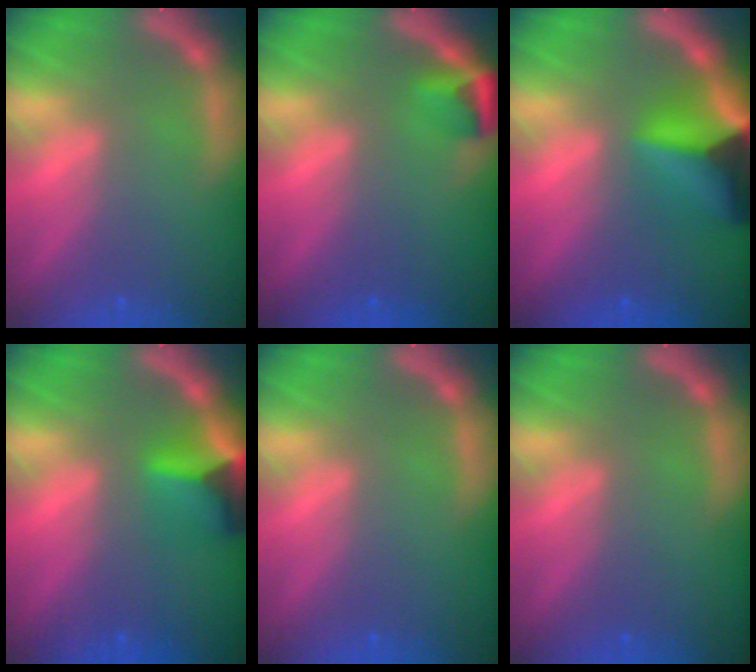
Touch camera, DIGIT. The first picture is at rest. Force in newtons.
{"total": 2.4}
{"total": 9.6}
{"total": 4.9}
{"total": 0.0}
{"total": 0.0}